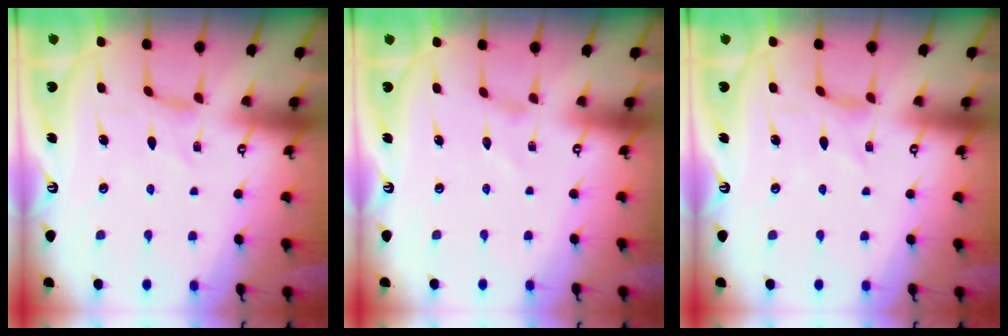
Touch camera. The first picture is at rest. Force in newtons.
{"total": 0.0}
{"total": 1.5, "press": 1.5, "slide": 0.3}